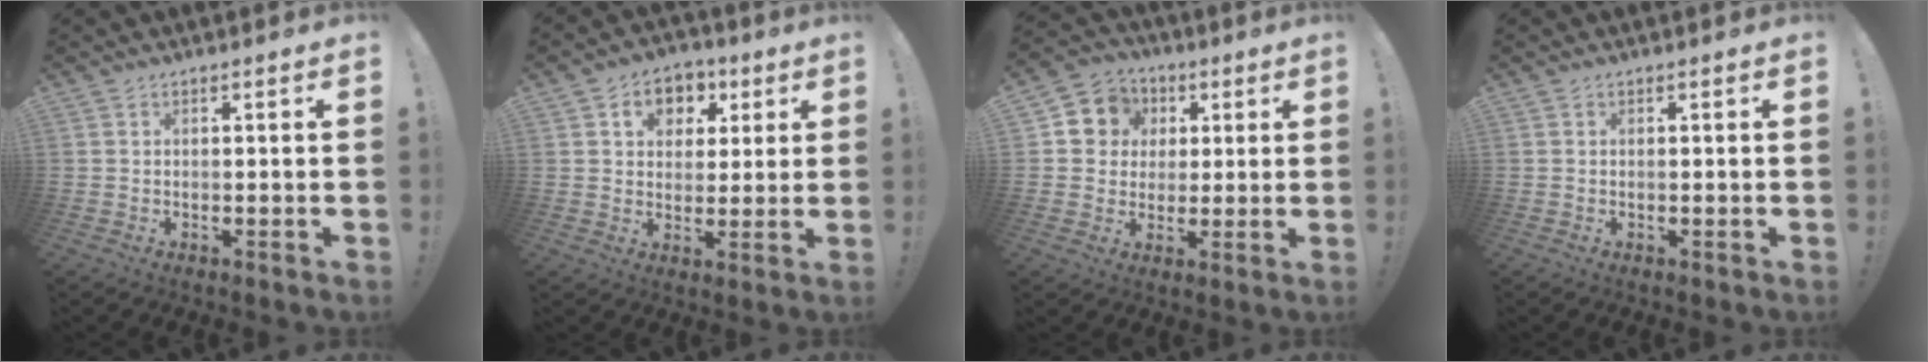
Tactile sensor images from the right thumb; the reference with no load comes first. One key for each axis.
{"total": 8.8, "fx": 2.9, "fy": 7.4, "fz": 3.8, "tx": -0.054, "ty": -0.005, "tz": 0.057}
{"total": 9.0, "fx": 1.8, "fy": 8.6, "fz": 2.3, "tx": -0.034, "ty": -0.001, "tz": 0.042}
{"total": 0.0}